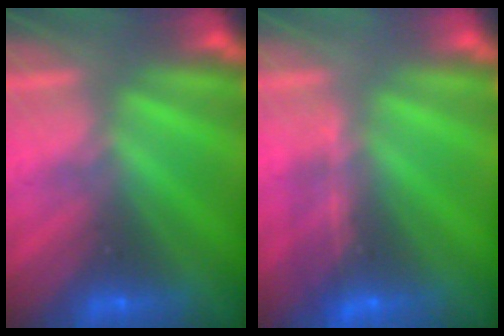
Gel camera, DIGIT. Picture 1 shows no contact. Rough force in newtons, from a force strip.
{"total": 1.3}